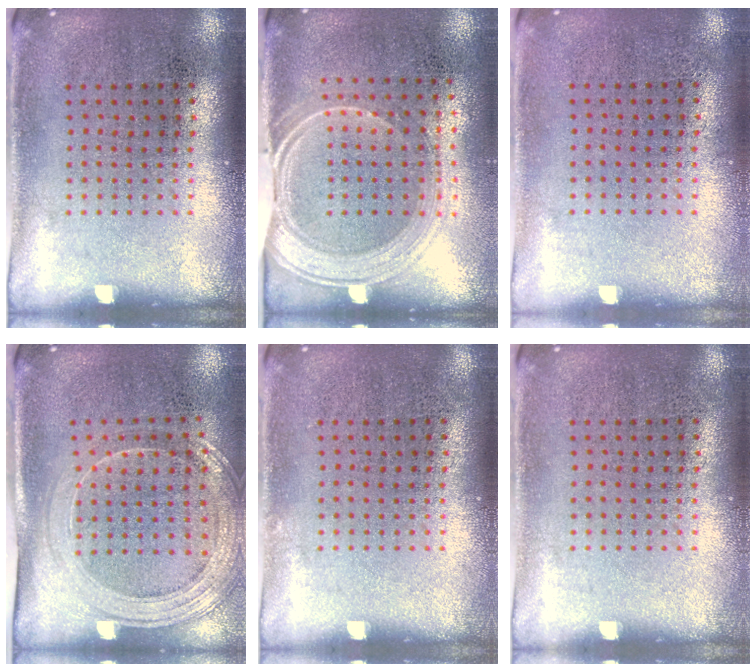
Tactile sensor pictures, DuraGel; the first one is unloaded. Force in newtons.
{"total": 1.7, "press": 1.4, "slide": 1.0}
{"total": 0.0}
{"total": 1.9, "press": 1.7, "slide": 0.8}
{"total": 0.0}
{"total": 0.0}